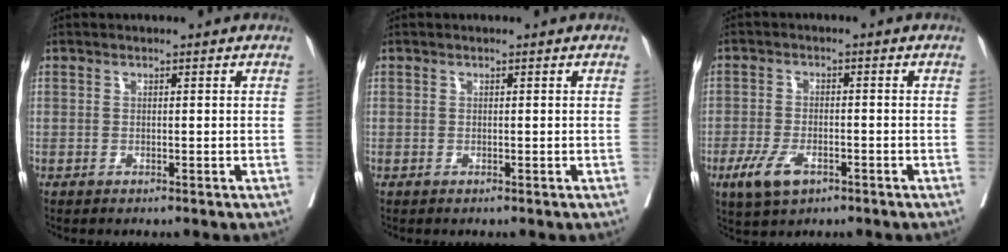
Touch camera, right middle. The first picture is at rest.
{"total": 0.0}
{"total": 5.6, "force": [-2.9, 2.5, 4.1], "torque": [-0.085, -0.006, -0.049]}